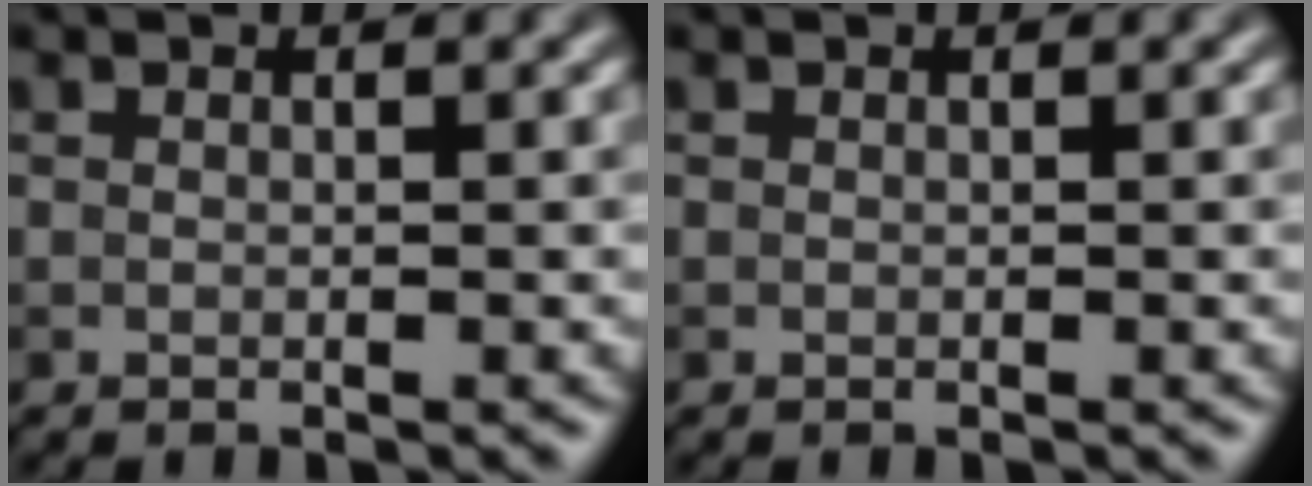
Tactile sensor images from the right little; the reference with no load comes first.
{"total": 0.0}